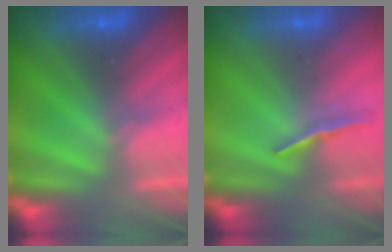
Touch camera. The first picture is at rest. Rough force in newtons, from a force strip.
{"total": 1.0}